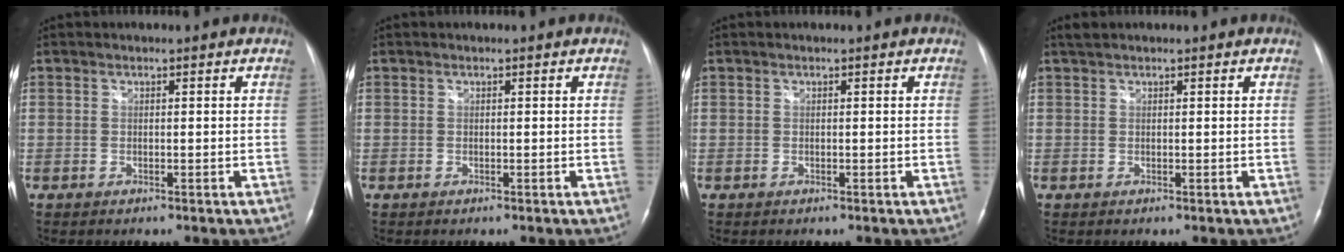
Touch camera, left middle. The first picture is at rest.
{"total": 0.0}
{"total": 0.0}
{"total": 1.0, "force": [0.9, 0.2, 0.4], "torque": [-0.012, 0.011, 0.020]}